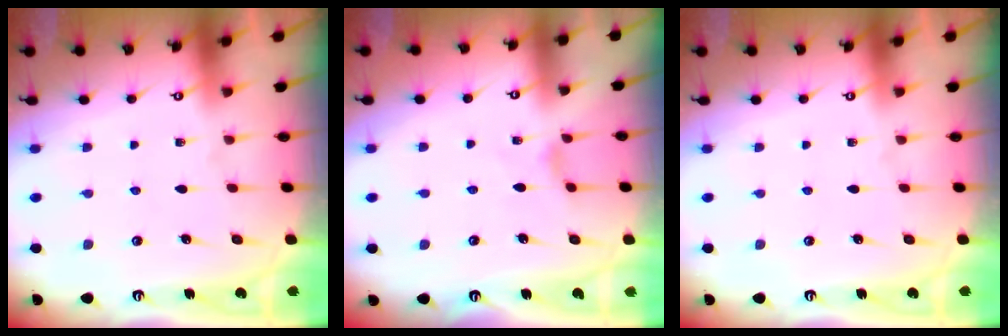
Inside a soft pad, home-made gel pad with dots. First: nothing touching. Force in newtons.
{"total": 1.7, "press": 1.7, "slide": 0.4}
{"total": 0.0}